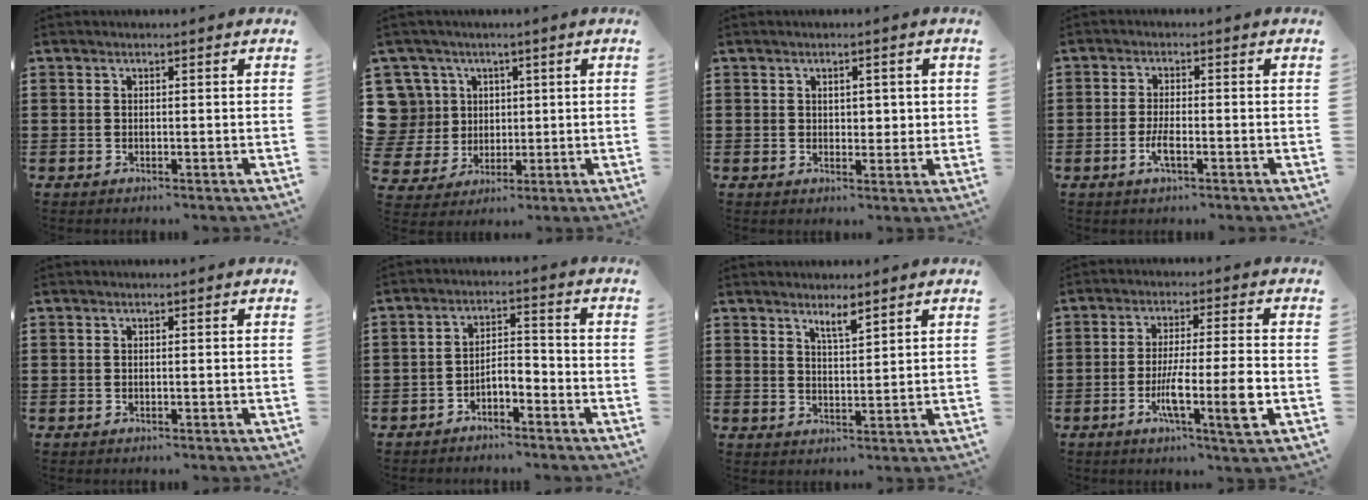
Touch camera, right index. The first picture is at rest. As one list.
[{"total": 8.4, "force": [2.3, 7.9, 1.9], "torque": [-0.085, 0.004, 0.049]}, {"total": 2.3, "force": [0.6, 1.6, 1.6], "torque": [-0.019, 0.002, 0.004]}, {"total": 2.8, "force": [-1.1, 0.6, 2.5], "torque": [-0.052, -0.005, -0.020]}, {"total": 0.0}, {"total": 3.0, "force": [-2.7, 0.6, 1.1], "torque": [-0.025, 0.006, -0.057]}, {"total": 3.0, "force": [2.4, 0.3, 1.7], "torque": [-0.028, 0.000, 0.042]}, {"total": 10.1, "force": [-2.9, 0.6, 9.6], "torque": [-0.177, -0.018, -0.053]}]